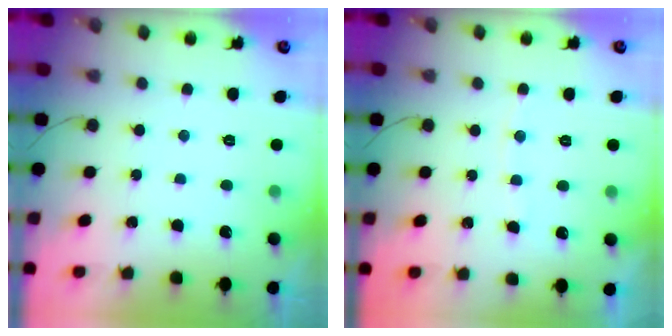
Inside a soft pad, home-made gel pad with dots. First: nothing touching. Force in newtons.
{"total": 4.9, "press": 4.8, "slide": 0.7}